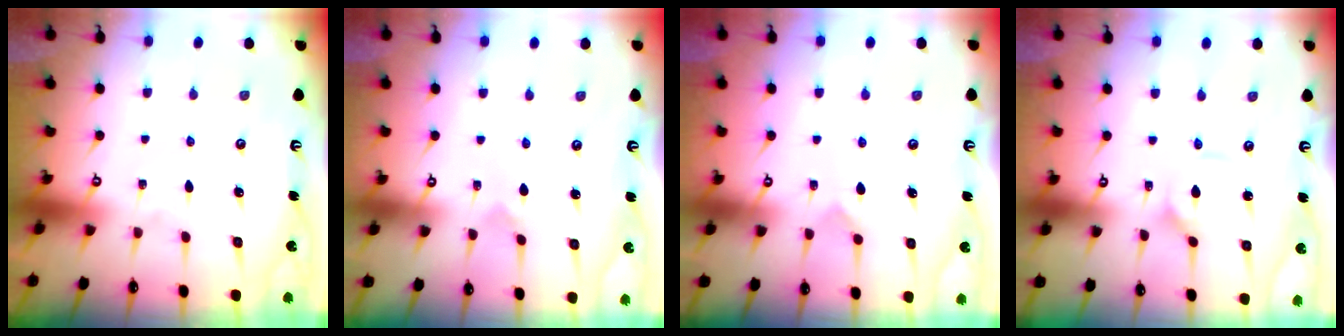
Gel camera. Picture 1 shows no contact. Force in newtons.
{"total": 2.9, "press": 2.9, "slide": 0.2}
{"total": 5.0, "press": 5.0, "slide": 0.5}
{"total": 2.3, "press": 2.3, "slide": 0.1}